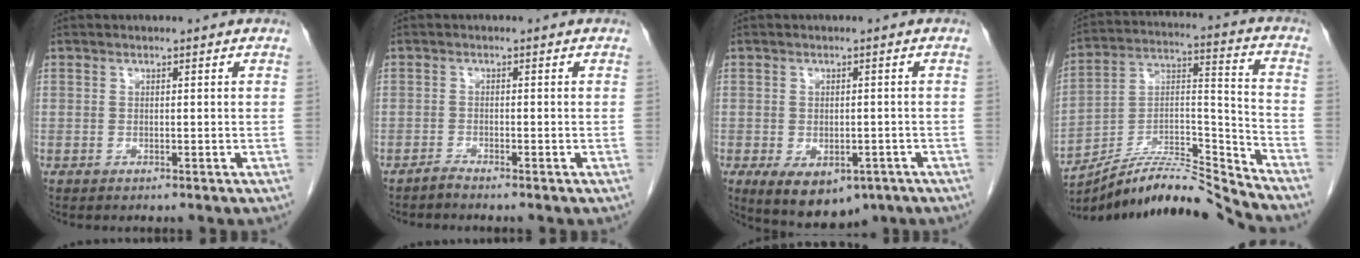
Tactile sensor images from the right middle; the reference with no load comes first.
{"total": 0.9, "force": [-0.9, -0.2, 0.1], "torque": [-0.001, -0.002, -0.017]}
{"total": 9.7, "force": [-5.4, 5.6, 5.8], "torque": [-0.087, -0.008, -0.071]}
{"total": 14.7, "force": [-14.3, -1.8, 2.6], "torque": [-0.039, 0.046, -0.255]}